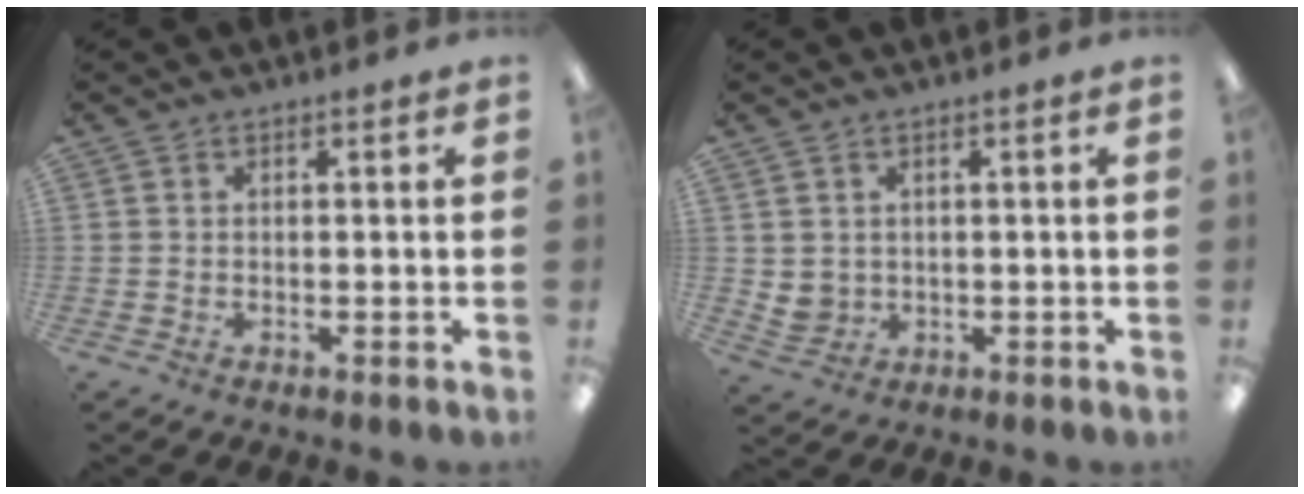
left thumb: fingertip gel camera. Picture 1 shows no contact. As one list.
[{"total": 3.3, "force": [1.6, 2.9, 0.4], "torque": [-0.015, -0.002, 0.032]}]